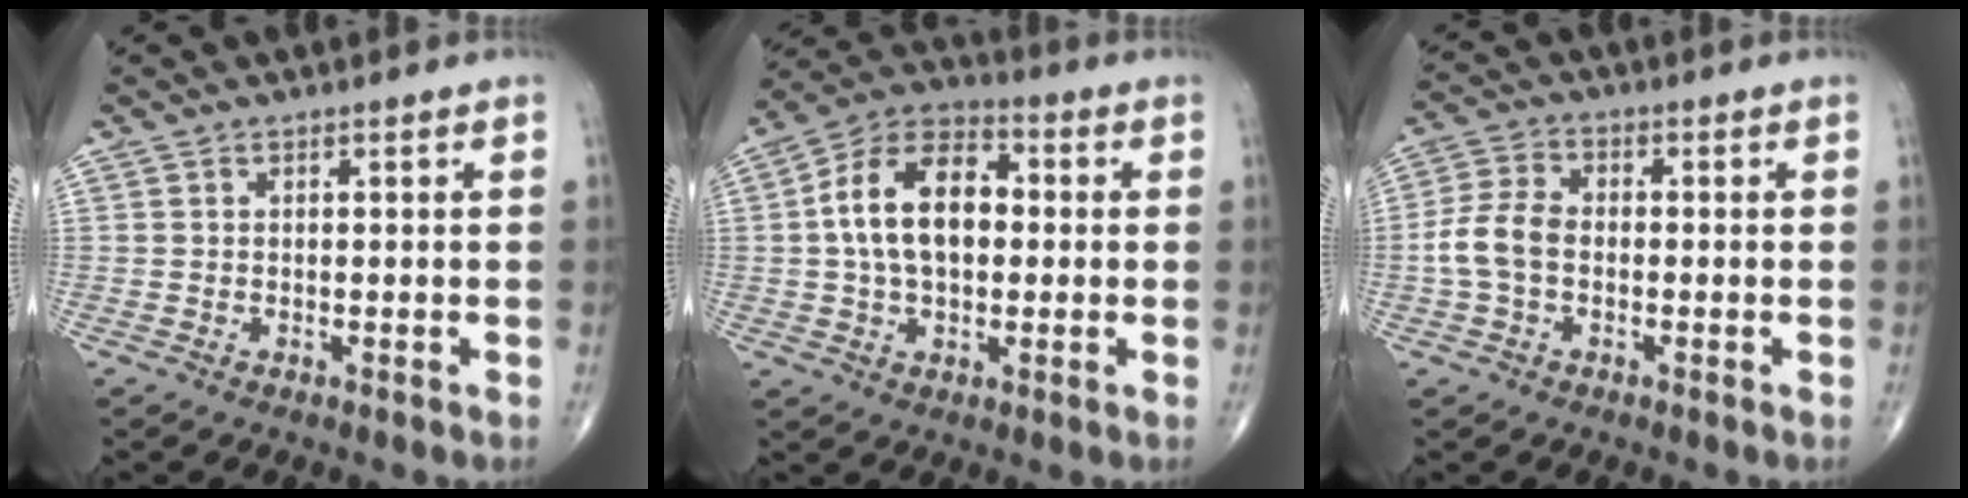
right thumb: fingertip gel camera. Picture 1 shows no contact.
{"total": 15.0, "force": [1.1, 9.2, 11.8], "torque": [-0.195, 0.029, 0.009]}
{"total": 6.9, "force": [-1.1, 4.6, 5.0], "torque": [-0.108, 0.022, -0.029]}